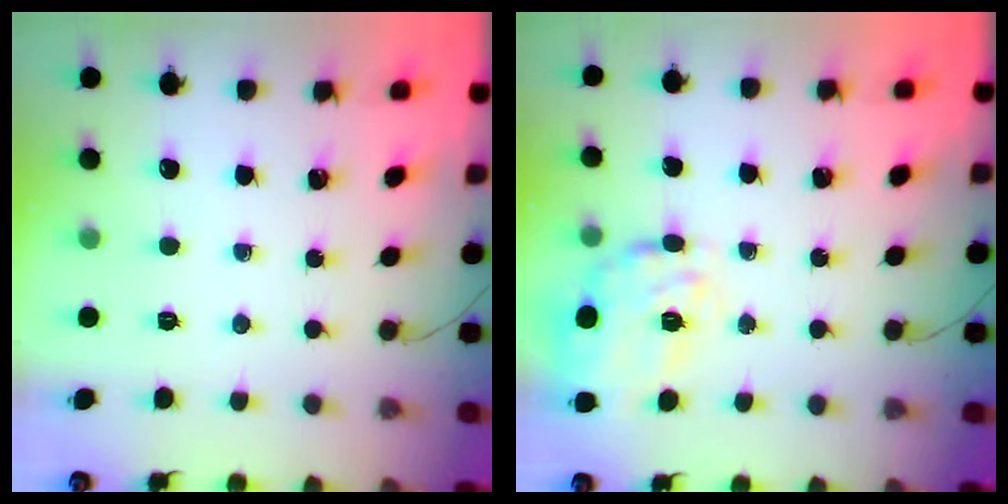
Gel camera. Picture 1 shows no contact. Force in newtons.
{"total": 19.7, "press": 19.6, "slide": 2.1}